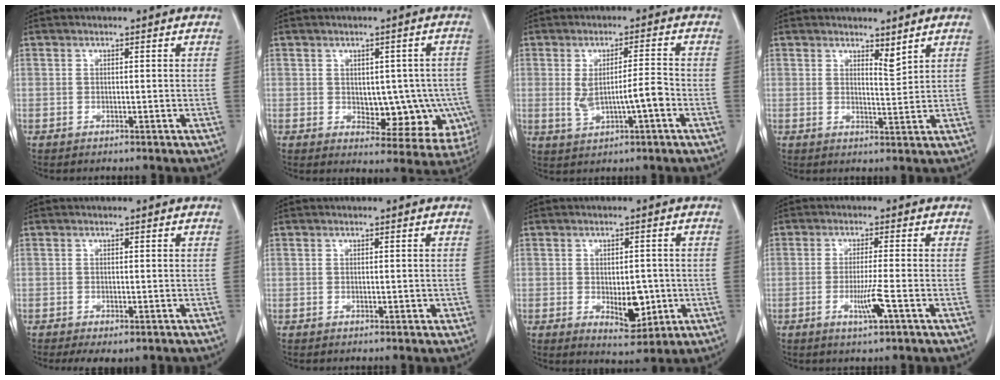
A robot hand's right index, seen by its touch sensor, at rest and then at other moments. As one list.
[{"total": 10.4, "force": [-1.8, 6.1, 8.2], "torque": [-0.076, 0.013, -0.006]}, {"total": 6.0, "force": [-1.0, 1.0, 5.8], "torque": [-0.109, 0.007, -0.008]}, {"total": 2.4, "force": [2.0, 0.4, 1.2], "torque": [-0.025, -0.013, 0.039]}, {"total": 3.7, "force": [-2.6, 1.4, 2.3], "torque": [-0.030, -0.008, -0.031]}, {"total": 0.9, "force": [-0.2, 0.5, 0.8], "torque": [-0.009, 0.001, 0.000]}, {"total": 6.1, "force": [-1.3, 3.0, 5.1], "torque": [-0.070, -0.006, -0.007]}, {"total": 4.6, "force": [-1.7, -0.4, 4.2], "torque": [-0.080, -0.011, -0.032]}]